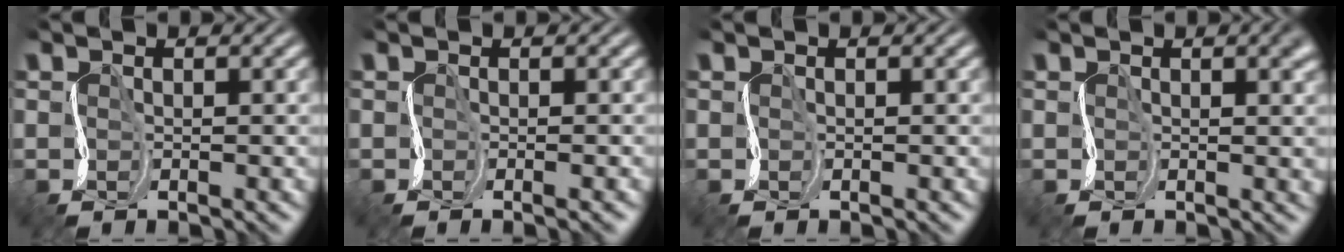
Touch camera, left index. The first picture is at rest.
{"total": 0.6, "force": [-0.2, -0.1, 0.6], "torque": [-0.004, -0.002, -0.004]}
{"total": 0.0}
{"total": 3.2, "force": [0.7, 1.3, 2.9], "torque": [-0.024, 0.001, 0.008]}